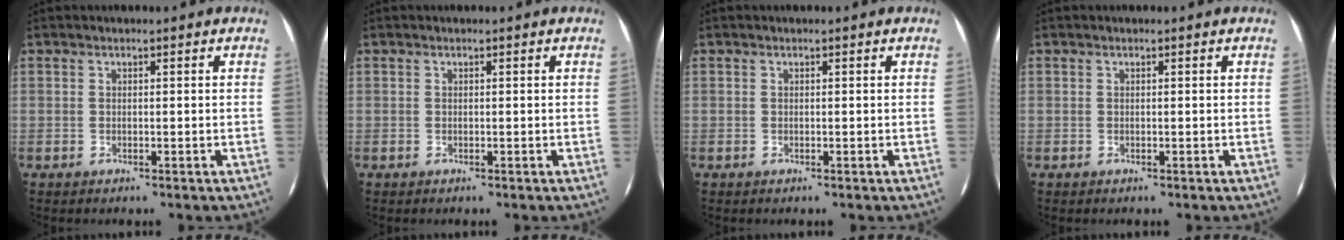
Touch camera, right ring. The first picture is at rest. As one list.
[{"total": 0.0}, {"total": 0.0}, {"total": 0.0}]